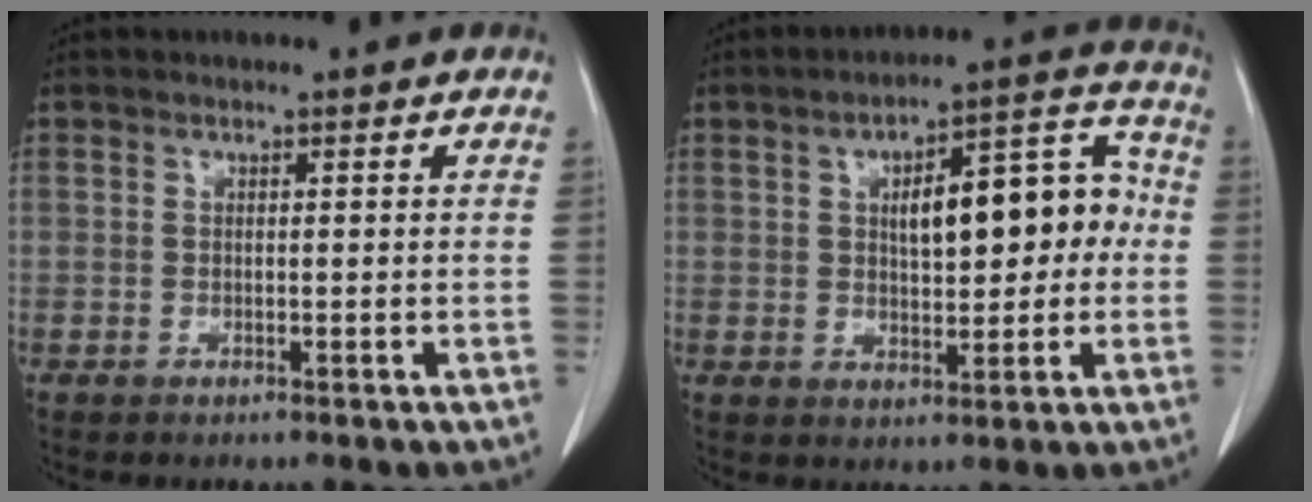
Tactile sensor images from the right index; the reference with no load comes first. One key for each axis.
{"total": 12.8, "fx": 1.2, "fy": 4.9, "fz": 11.7, "tx": -0.160, "ty": 0.042, "tz": 0.024}